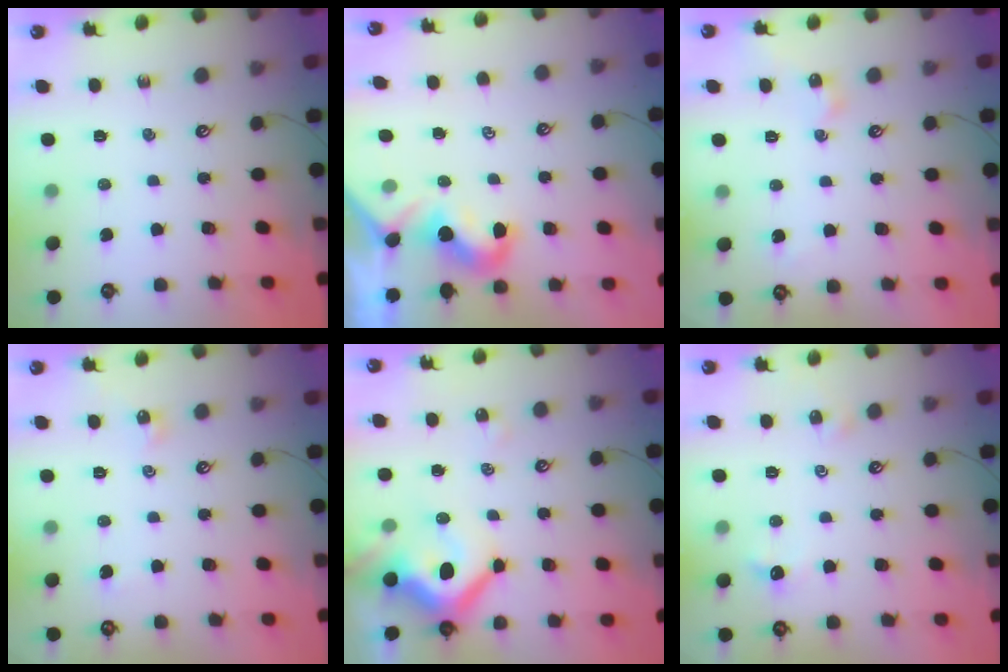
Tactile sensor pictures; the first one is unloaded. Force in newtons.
{"total": 2.2, "press": 2.1, "slide": 0.6}
{"total": 2.3, "press": 2.3, "slide": 0.2}
{"total": 2.7, "press": 2.7, "slide": 0.6}
{"total": 12.6, "press": 12.5, "slide": 1.5}
{"total": 2.4, "press": 2.4, "slide": 0.6}